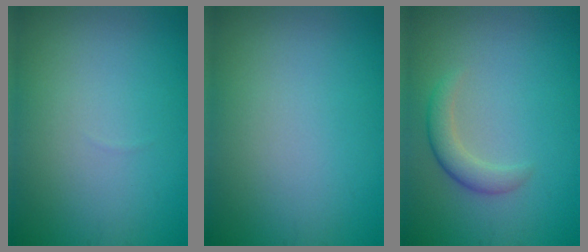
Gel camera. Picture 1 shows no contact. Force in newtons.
{"total": 0.0}
{"total": 2.3, "press": 2.3, "slide": 0.2}